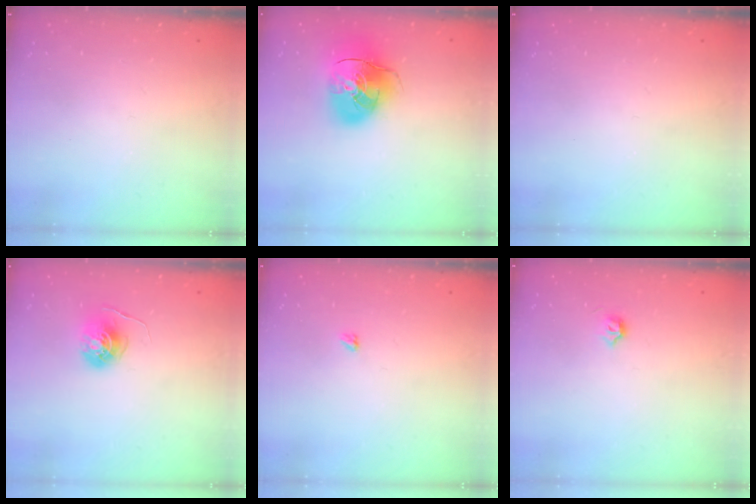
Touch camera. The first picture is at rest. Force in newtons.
{"total": 16.2, "press": 16.0, "slide": 2.6}
{"total": 0.0}
{"total": 5.5, "press": 5.5, "slide": 0.3}
{"total": 2.4, "press": 2.4, "slide": 0.4}
{"total": 3.7, "press": 3.6, "slide": 0.6}